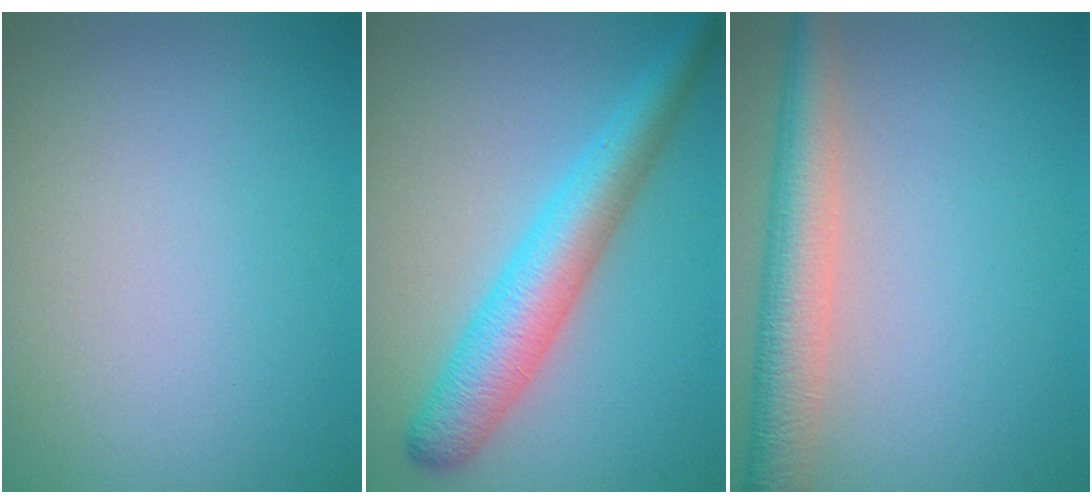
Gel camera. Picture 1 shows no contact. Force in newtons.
{"total": 5.5, "press": 5.5, "slide": 0.1}
{"total": 4.9, "press": 4.9, "slide": 0.3}